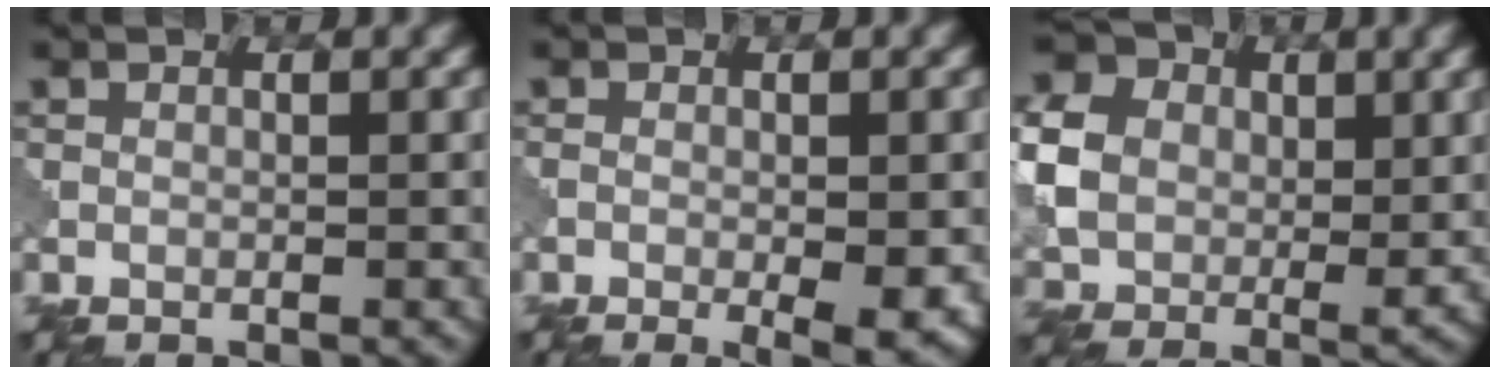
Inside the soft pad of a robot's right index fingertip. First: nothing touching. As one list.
[{"total": 4.2, "force": [-1.6, 1.0, 3.8], "torque": [-0.062, -0.015, -0.015]}, {"total": 7.0, "force": [1.4, 5.8, 3.5], "torque": [-0.109, -0.003, 0.032]}]